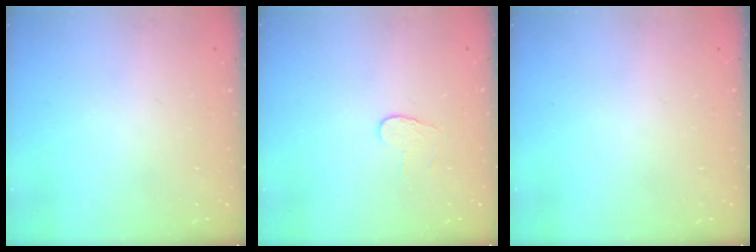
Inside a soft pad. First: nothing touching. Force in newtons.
{"total": 3.7, "press": 3.7, "slide": 0.3}
{"total": 0.0}